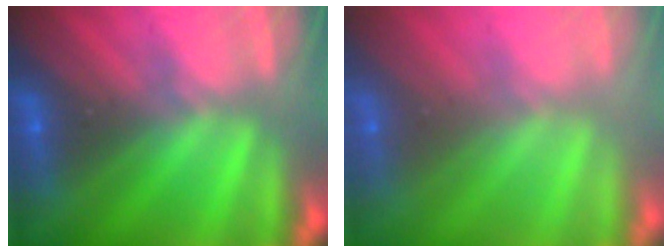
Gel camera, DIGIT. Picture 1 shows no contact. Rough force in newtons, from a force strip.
{"total": 7.5}